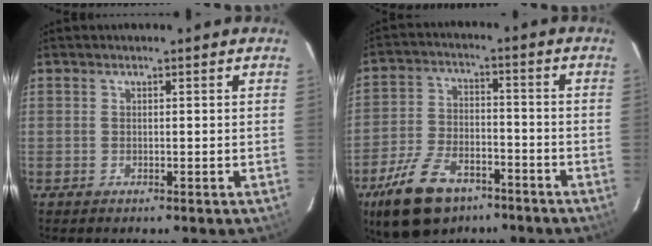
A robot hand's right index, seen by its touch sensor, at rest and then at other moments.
{"total": 14.8, "force": [-9.4, 7.8, 8.3], "torque": [-0.185, -0.005, -0.162]}